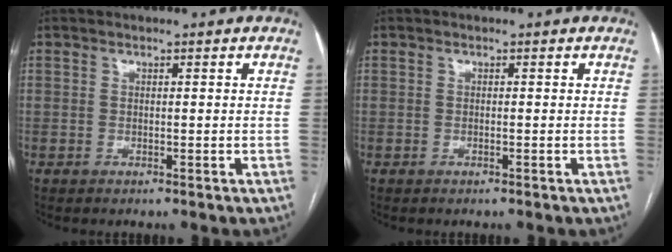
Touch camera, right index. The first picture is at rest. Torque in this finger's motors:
{"motor_torque": [0.08, 0.05, 0.01, 0.00]}